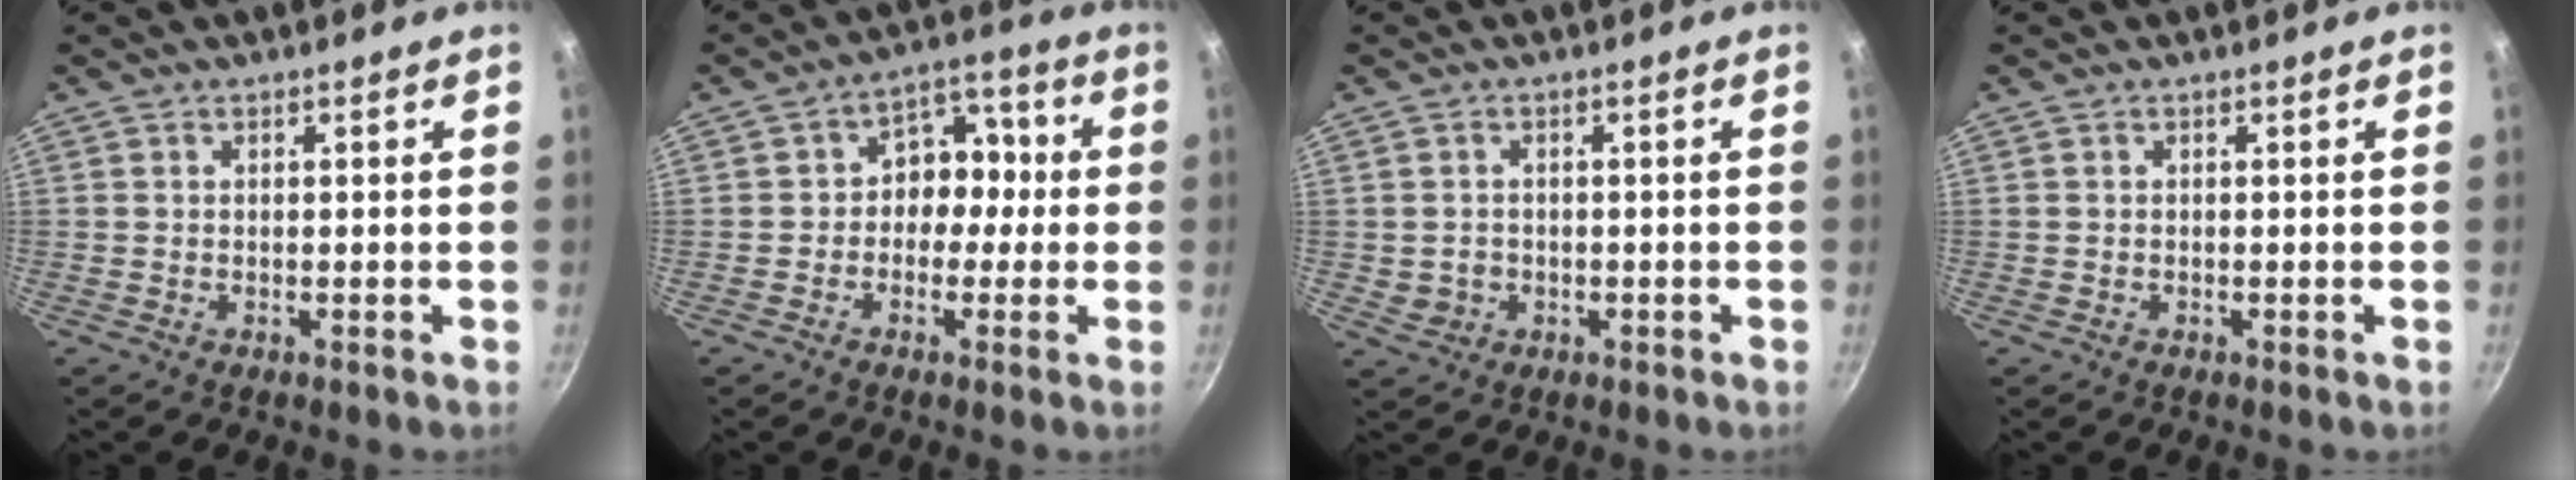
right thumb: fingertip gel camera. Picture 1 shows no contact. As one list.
[{"total": 8.4, "force": [-0.5, 6.7, 4.9], "torque": [-0.010, 0.030, -0.024]}, {"total": 3.0, "force": [-0.4, 2.7, 1.2], "torque": [-0.013, 0.012, 0.005]}, {"total": 0.0}]